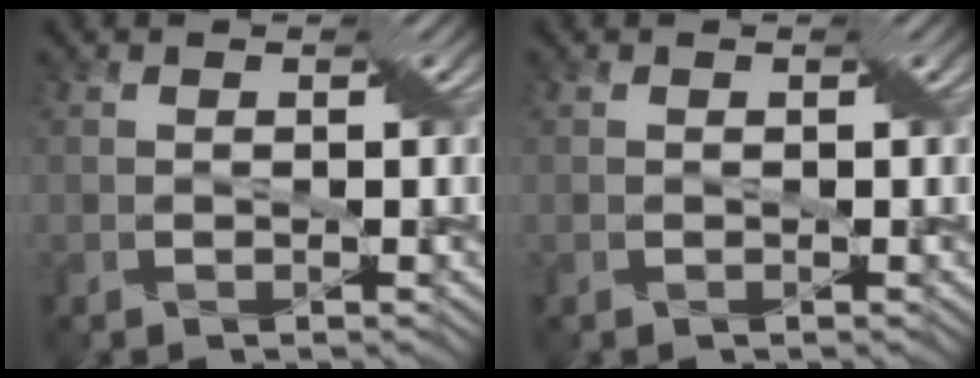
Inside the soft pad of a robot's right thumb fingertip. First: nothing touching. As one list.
[{"total": 0.0}]